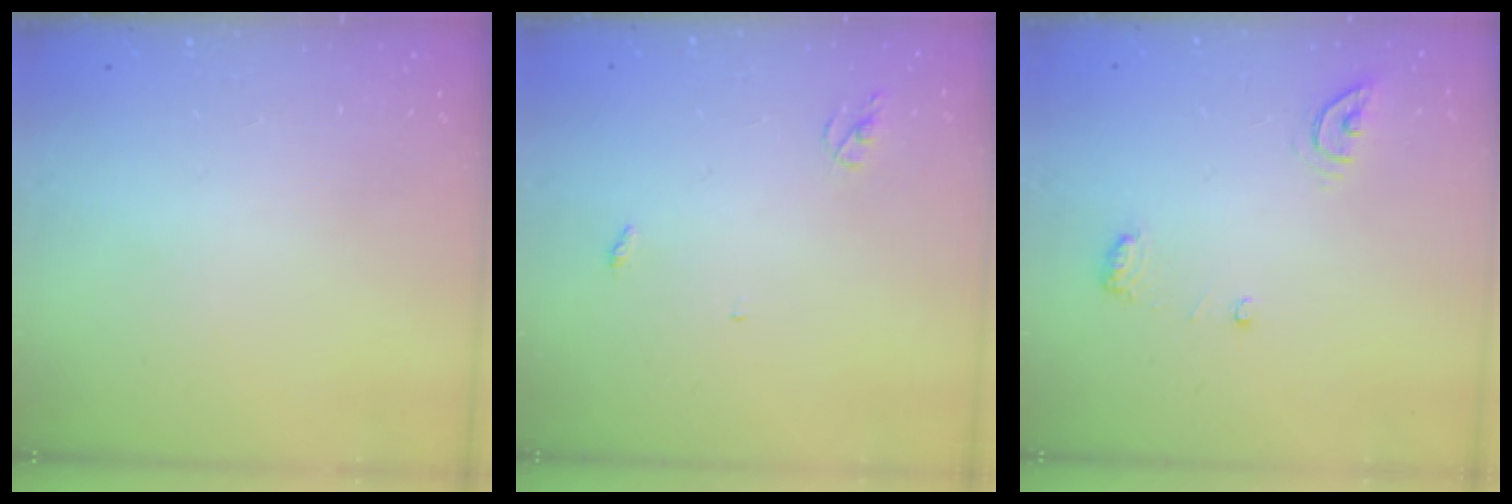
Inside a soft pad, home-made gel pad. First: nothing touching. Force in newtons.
{"total": 2.6, "press": 2.6, "slide": 0.2}
{"total": 6.4, "press": 6.4, "slide": 0.6}